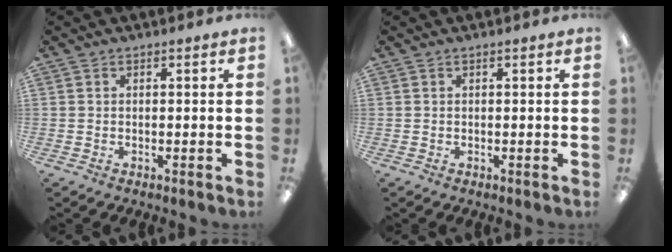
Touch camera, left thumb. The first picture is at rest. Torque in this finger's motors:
{"motor_torque": [0.00, 0.00, -0.11, -0.11, 0.00]}